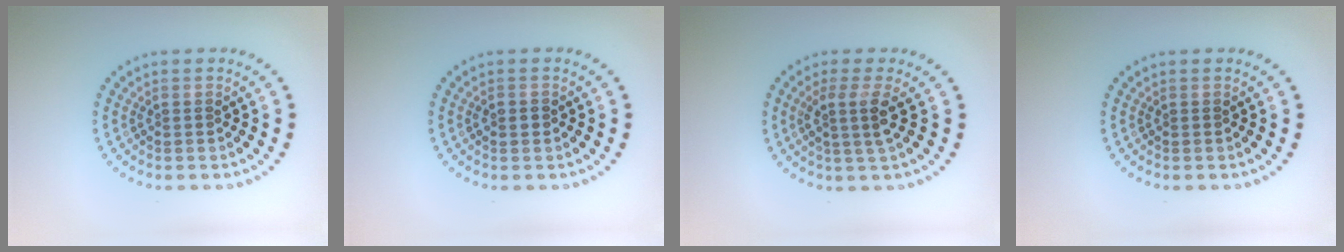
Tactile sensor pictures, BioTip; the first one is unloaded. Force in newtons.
{"total": 1.3, "press": 1.3, "slide": 0.1}
{"total": 2.6, "press": 2.0, "slide": 1.7}
{"total": 0.0}